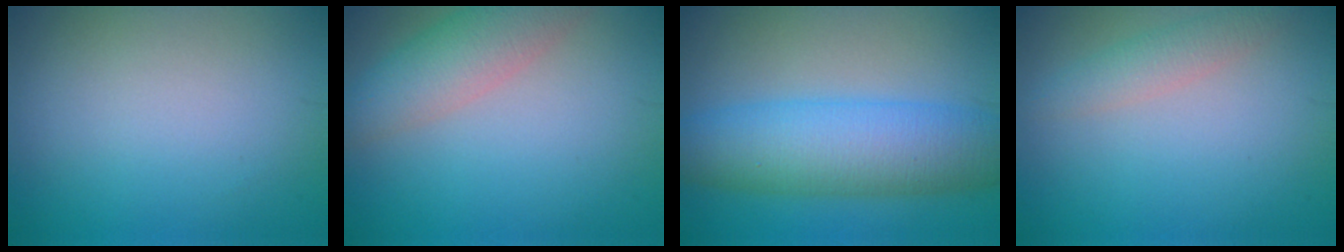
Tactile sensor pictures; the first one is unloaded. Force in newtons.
{"total": 4.2, "press": 4.2, "slide": 0.2}
{"total": 8.0, "press": 8.0, "slide": 0.1}
{"total": 2.0, "press": 2.0, "slide": 0.1}